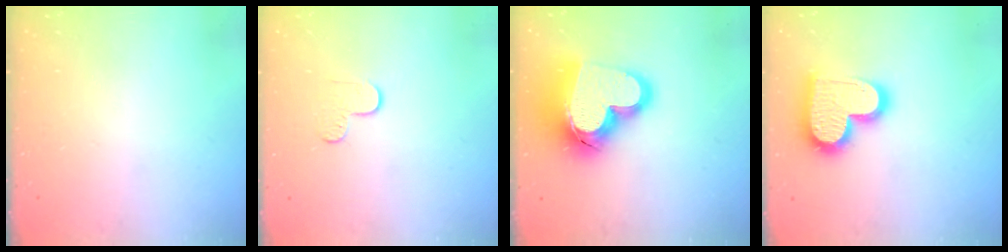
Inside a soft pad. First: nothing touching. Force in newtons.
{"total": 5.5, "press": 5.5, "slide": 0.5}
{"total": 23.0, "press": 22.9, "slide": 2.3}
{"total": 17.9, "press": 17.8, "slide": 1.3}